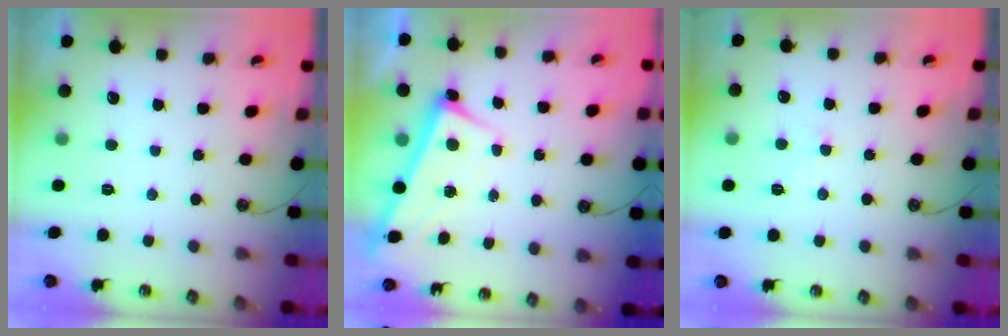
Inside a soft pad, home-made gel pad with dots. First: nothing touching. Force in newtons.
{"total": 2.8, "press": 2.8, "slide": 0.4}
{"total": 2.0, "press": 2.0, "slide": 0.2}